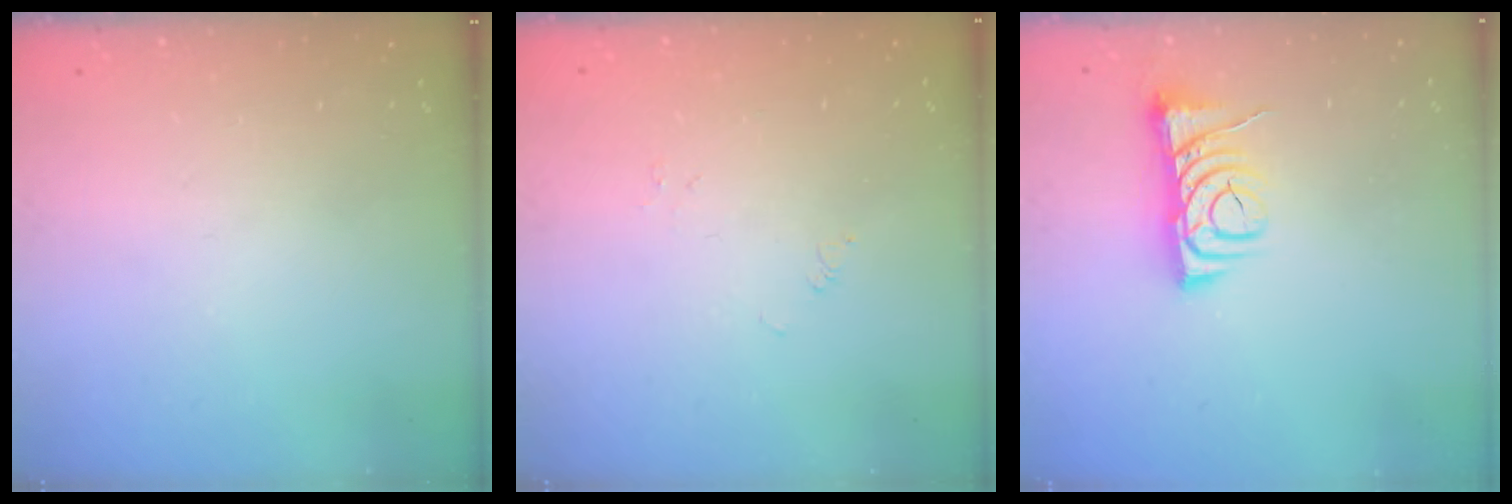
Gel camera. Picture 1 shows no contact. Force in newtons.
{"total": 0.0}
{"total": 9.8, "press": 9.7, "slide": 1.1}